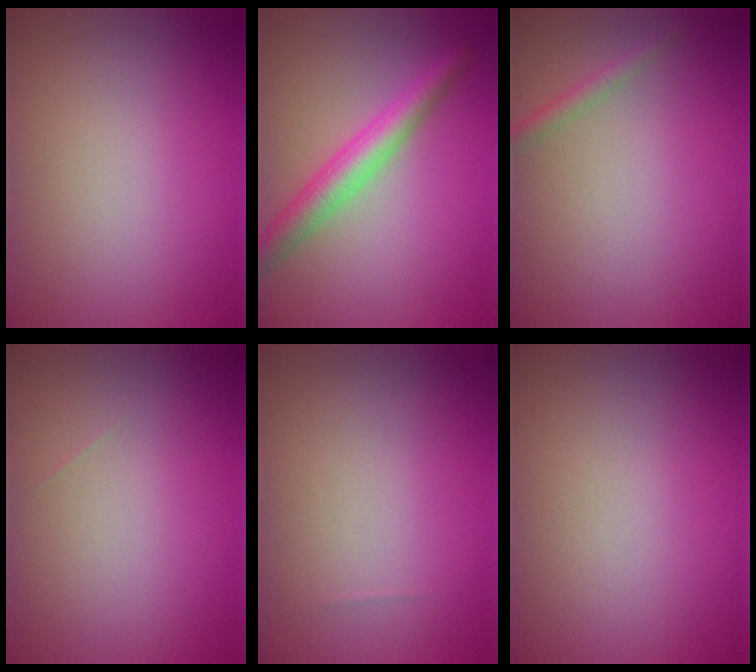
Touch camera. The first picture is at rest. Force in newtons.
{"total": 4.2, "press": 4.2, "slide": 0.1}
{"total": 1.2, "press": 1.2, "slide": 0.1}
{"total": 0.0}
{"total": 0.0}
{"total": 0.0}